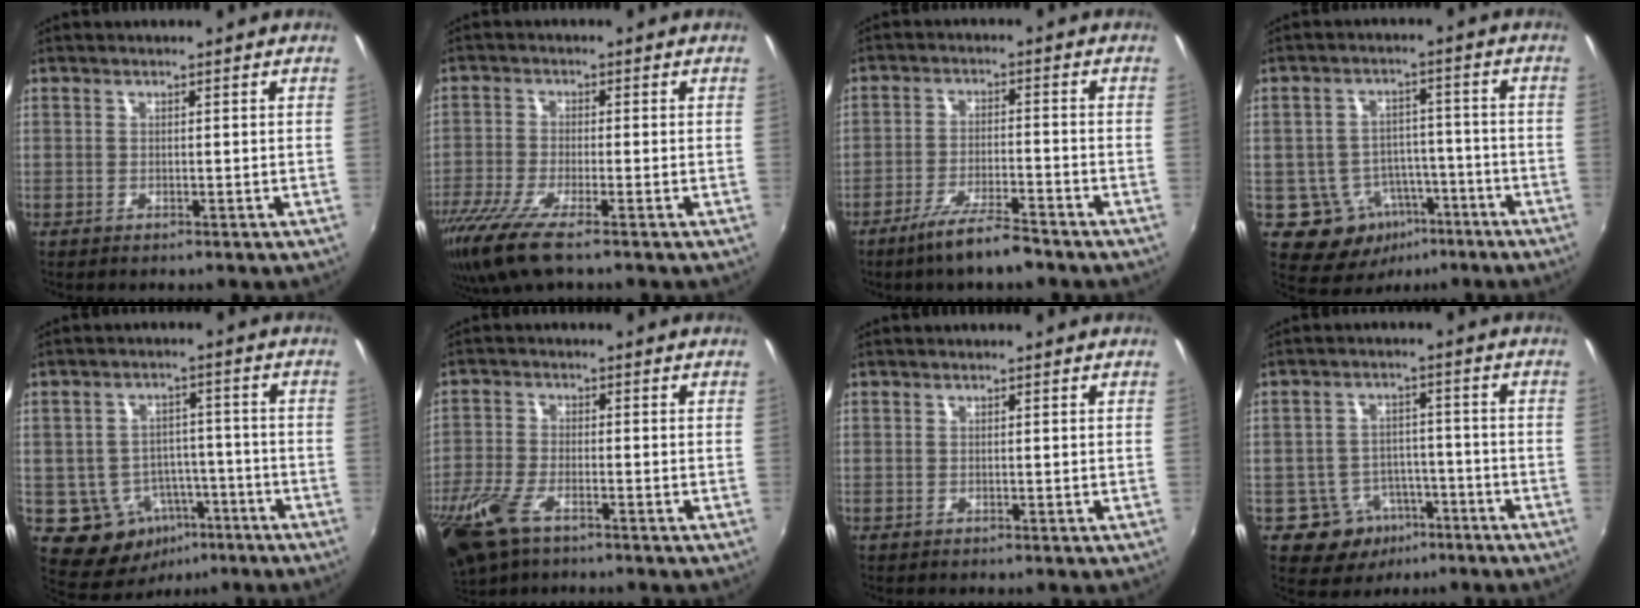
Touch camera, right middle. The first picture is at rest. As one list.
[{"total": 9.6, "force": [-6.6, 1.4, 6.8], "torque": [-0.163, -0.037, -0.126]}, {"total": 7.7, "force": [-6.0, 0.9, 4.8], "torque": [-0.104, -0.007, -0.104]}, {"total": 10.0, "force": [-4.8, 8.1, 3.1], "torque": [-0.067, 0.023, -0.049]}, {"total": 10.3, "force": [-4.7, 8.4, 3.5], "torque": [-0.076, 0.024, -0.042]}, {"total": 12.3, "force": [-7.4, 5.6, 8.0], "torque": [-0.202, -0.034, -0.149]}, {"total": 0.0}, {"total": 8.4, "force": [-4.8, 6.7, 1.8], "torque": [-0.038, 0.024, -0.057]}]